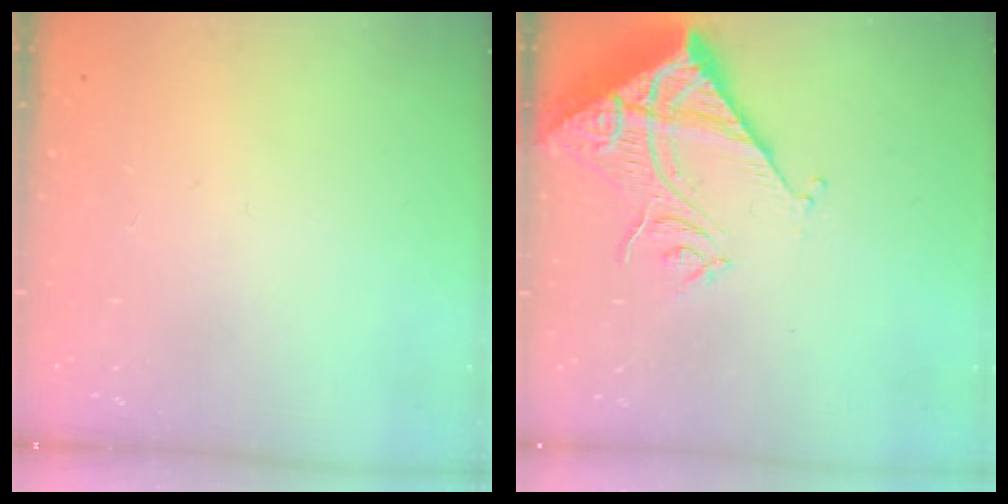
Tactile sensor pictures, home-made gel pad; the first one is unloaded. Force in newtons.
{"total": 13.2, "press": 13.1, "slide": 1.7}